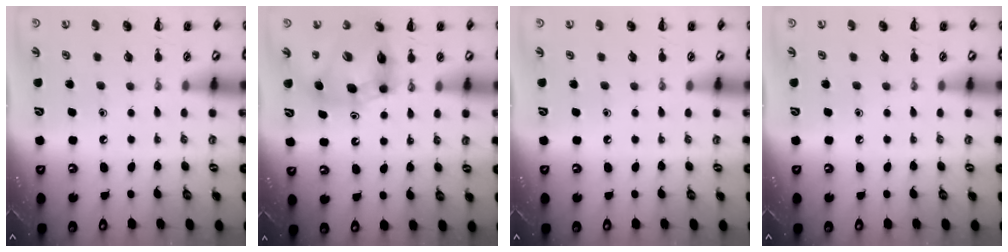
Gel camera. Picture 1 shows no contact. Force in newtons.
{"total": 11.3, "press": 10.8, "slide": 3.1}
{"total": 0.0}
{"total": 0.0}